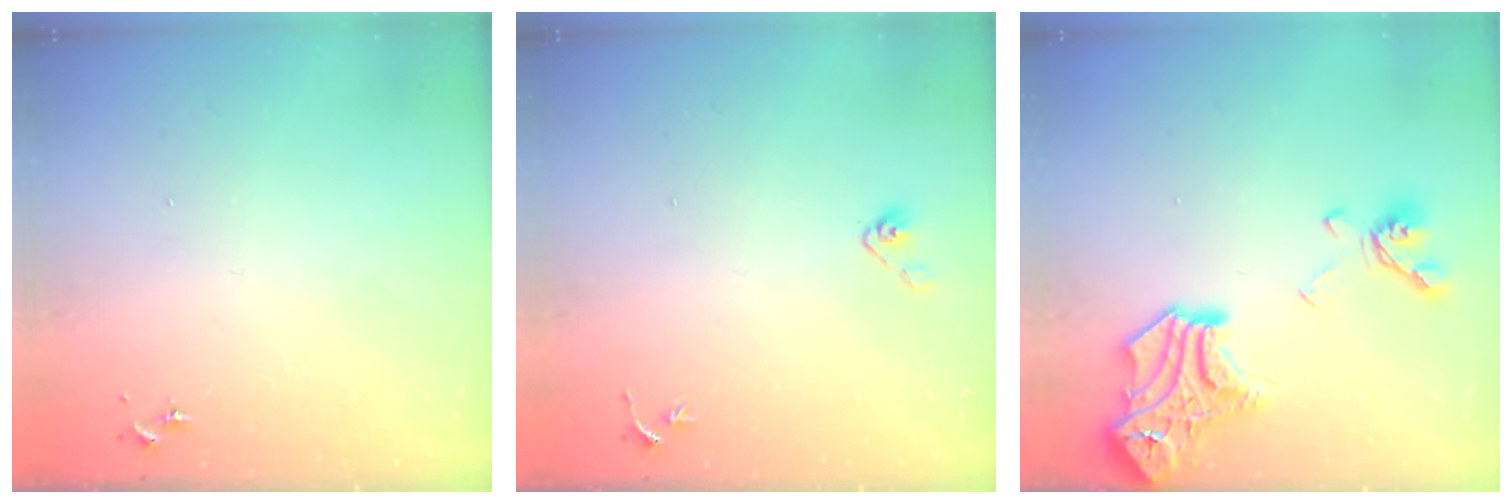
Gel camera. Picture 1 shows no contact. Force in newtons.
{"total": 4.1, "press": 3.7, "slide": 1.7}
{"total": 19.9, "press": 19.9, "slide": 0.9}